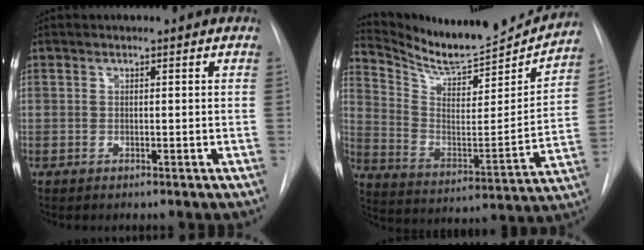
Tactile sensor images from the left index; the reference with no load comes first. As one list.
[{"total": 18.5, "force": [17.9, 1.7, 4.3], "torque": [-0.086, -0.062, 0.278]}]